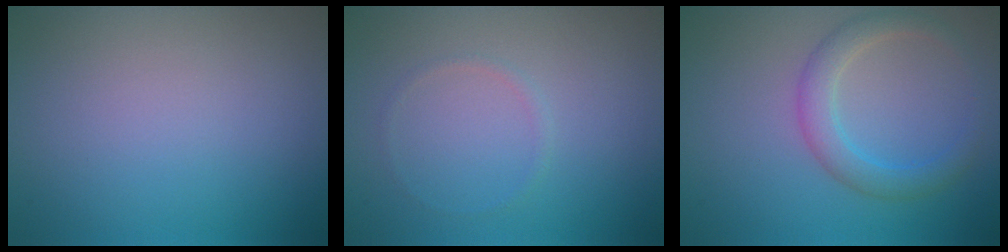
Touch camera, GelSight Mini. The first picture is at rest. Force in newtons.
{"total": 0.6, "press": 0.6, "slide": 0.0}
{"total": 2.9, "press": 2.9, "slide": 0.2}